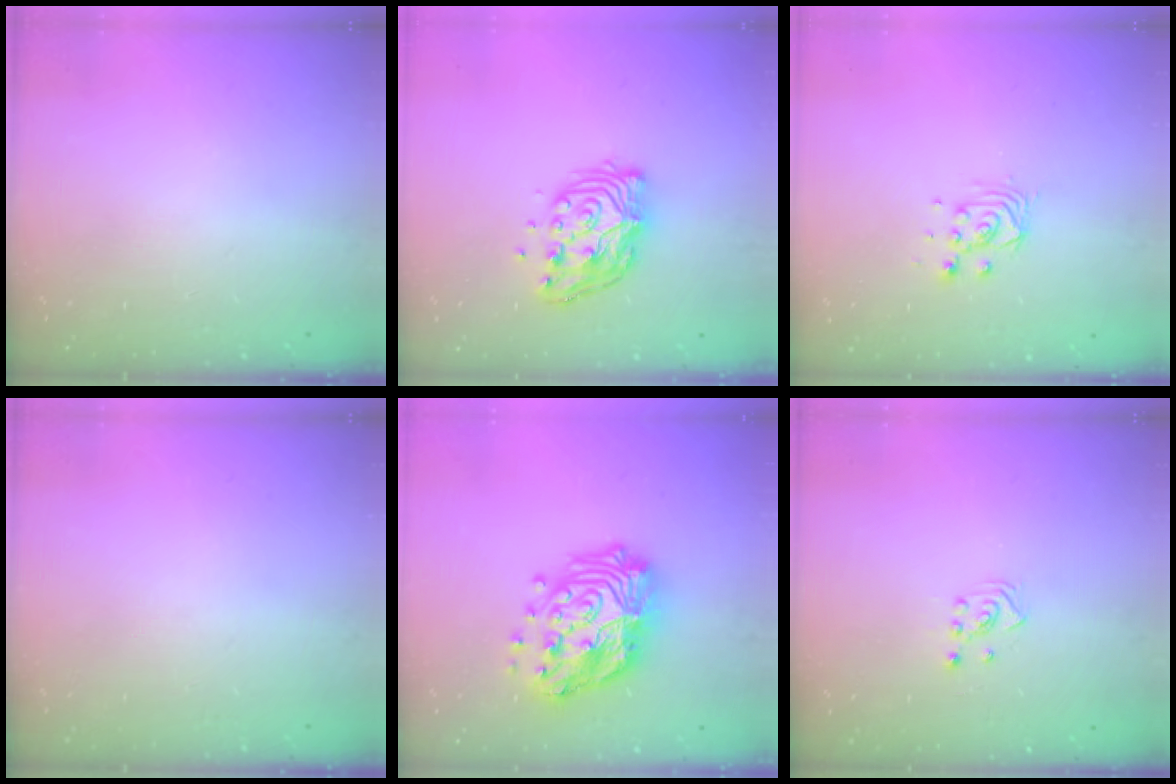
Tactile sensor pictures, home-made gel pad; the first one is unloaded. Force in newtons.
{"total": 13.8, "press": 13.7, "slide": 1.6}
{"total": 4.2, "press": 4.2, "slide": 0.3}
{"total": 0.0}
{"total": 20.7, "press": 20.7, "slide": 1.9}
{"total": 2.5, "press": 2.4, "slide": 0.8}